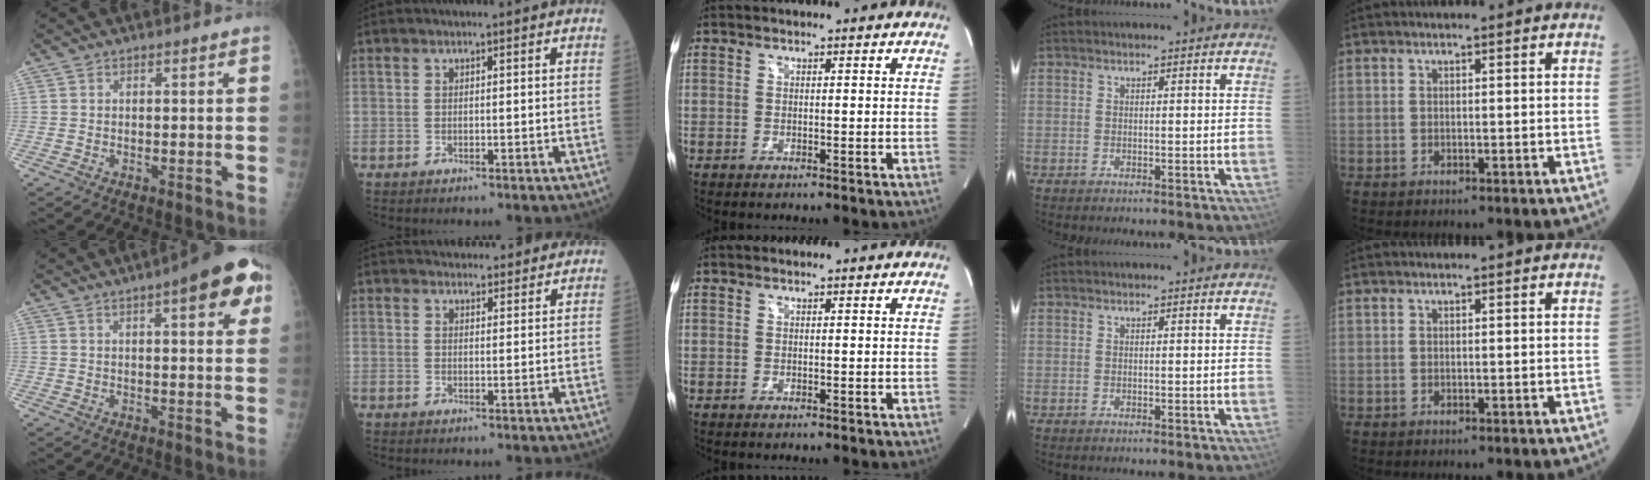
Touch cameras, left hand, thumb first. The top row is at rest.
{"thumb": {"total": 11.1, "force": [4.9, 3.2, 9.4], "torque": [-0.092, -0.004, 0.053]}, "index": {"total": 9.0, "force": [8.2, 2.7, 2.3], "torque": [-0.019, 0.017, 0.102]}}